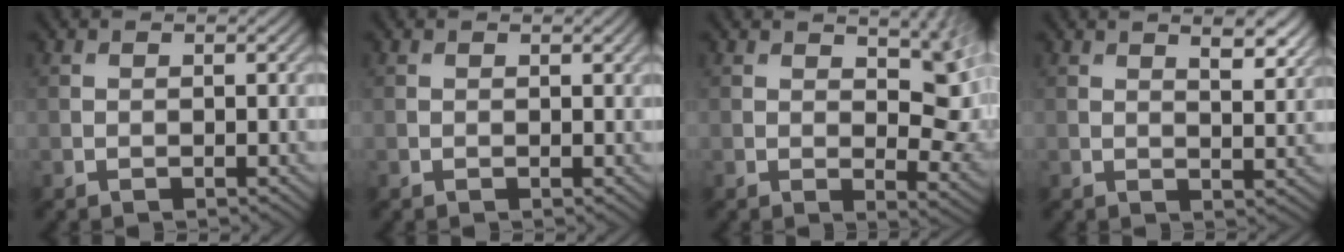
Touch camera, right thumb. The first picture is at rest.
{"total": 0.0}
{"total": 8.3, "force": [2.8, 3.9, 6.7], "torque": [-0.084, -0.008, 0.053]}
{"total": 4.8, "force": [3.0, 1.5, 3.4], "torque": [-0.054, -0.003, 0.047]}